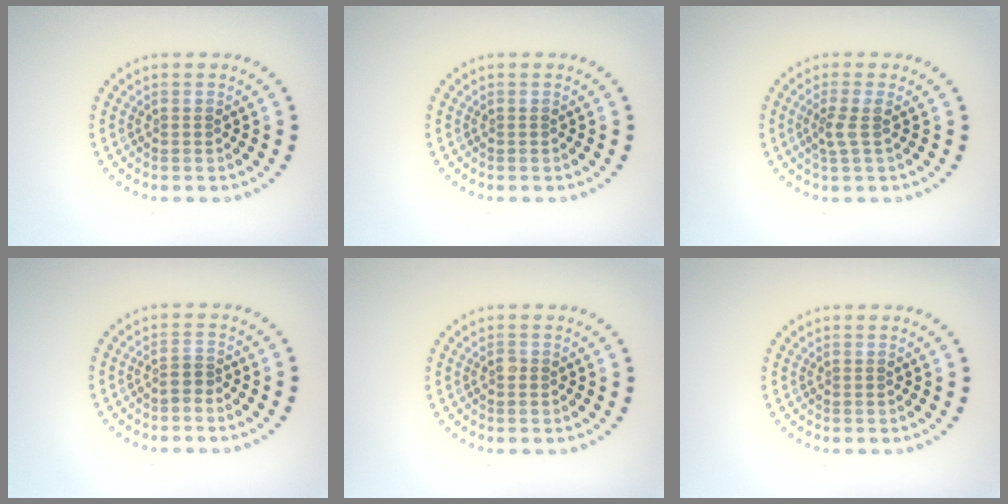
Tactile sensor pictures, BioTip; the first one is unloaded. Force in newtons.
{"total": 0.0}
{"total": 1.8, "press": 1.4, "slide": 1.2}
{"total": 1.0, "press": 0.7, "slide": 0.7}
{"total": 0.5, "press": 0.4, "slide": 0.3}
{"total": 0.0}